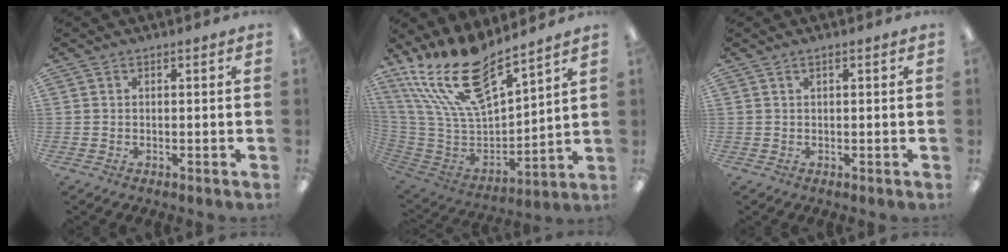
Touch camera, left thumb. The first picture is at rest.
{"total": 22.4, "force": [16.5, 8.2, 12.8], "torque": [-0.257, -0.108, 0.294]}
{"total": 0.8, "force": [0.4, 0.2, 0.6], "torque": [-0.012, 0.001, 0.008]}